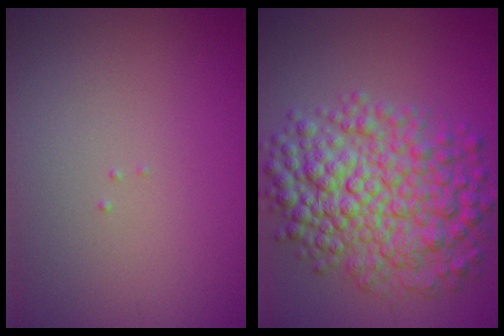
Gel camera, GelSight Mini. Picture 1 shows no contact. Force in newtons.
{"total": 8.4, "press": 8.4, "slide": 0.1}